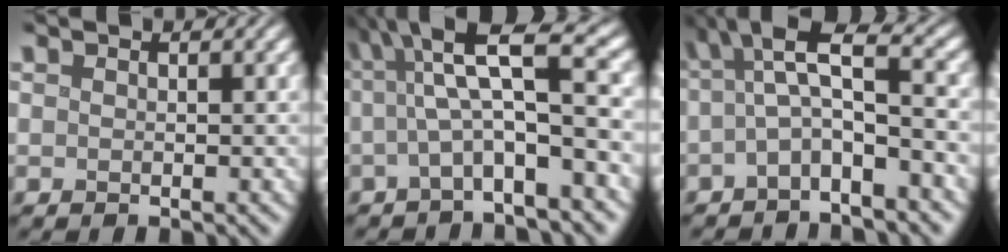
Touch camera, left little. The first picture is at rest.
{"total": 6.8, "force": [0.3, 1.4, 6.7], "torque": [-0.103, 0.020, -0.007]}
{"total": 5.2, "force": [-0.7, 1.5, 5.0], "torque": [-0.082, 0.015, -0.026]}